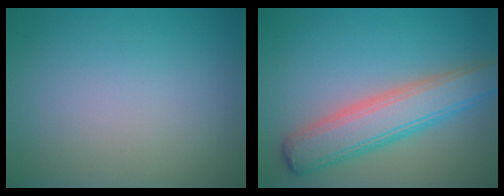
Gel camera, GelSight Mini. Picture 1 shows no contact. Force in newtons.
{"total": 5.9, "press": 5.9, "slide": 0.2}